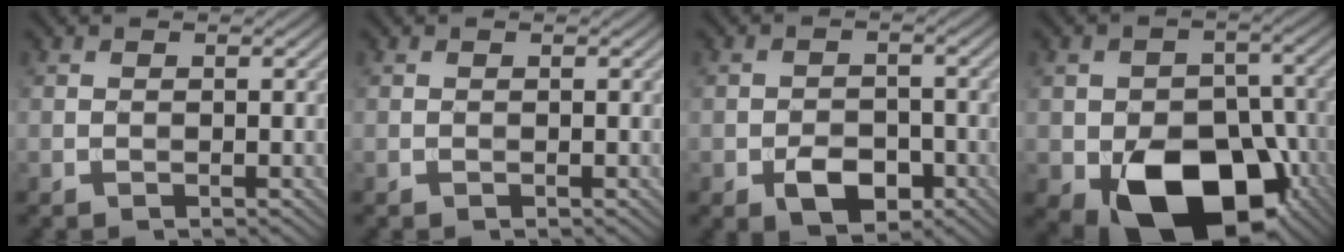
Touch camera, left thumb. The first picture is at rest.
{"total": 0.0}
{"total": 3.9, "force": [-2.0, 2.5, 2.3], "torque": [-0.038, -0.001, -0.037]}
{"total": 14.7, "force": [-6.8, 9.7, 8.8], "torque": [-0.126, -0.032, -0.112]}